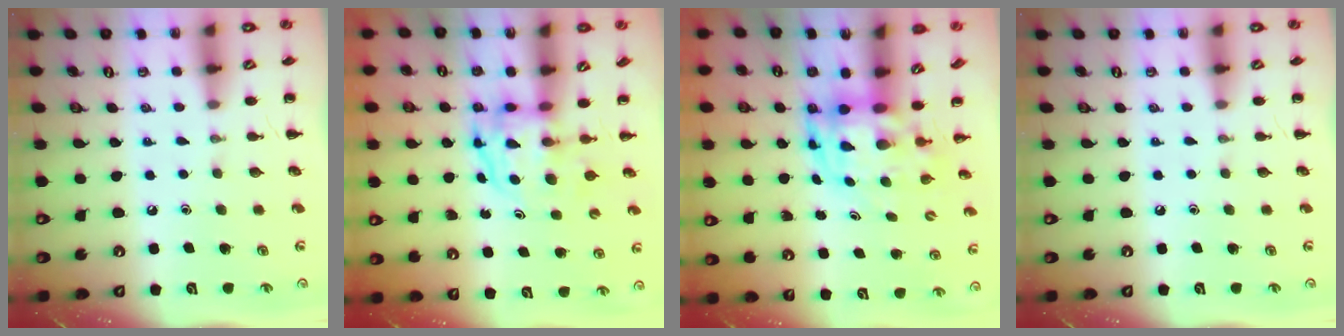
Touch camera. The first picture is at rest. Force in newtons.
{"total": 3.9, "press": 3.9, "slide": 0.7}
{"total": 4.2, "press": 4.1, "slide": 1.0}
{"total": 0.0}